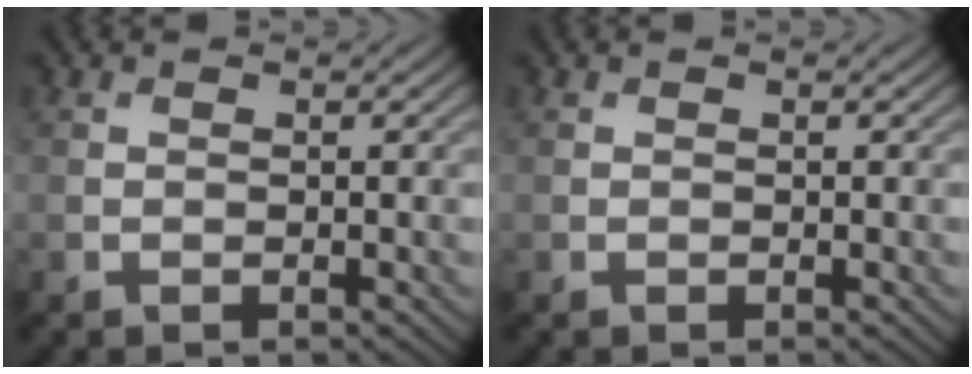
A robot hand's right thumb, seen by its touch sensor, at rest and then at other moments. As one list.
[{"total": 0.0}]